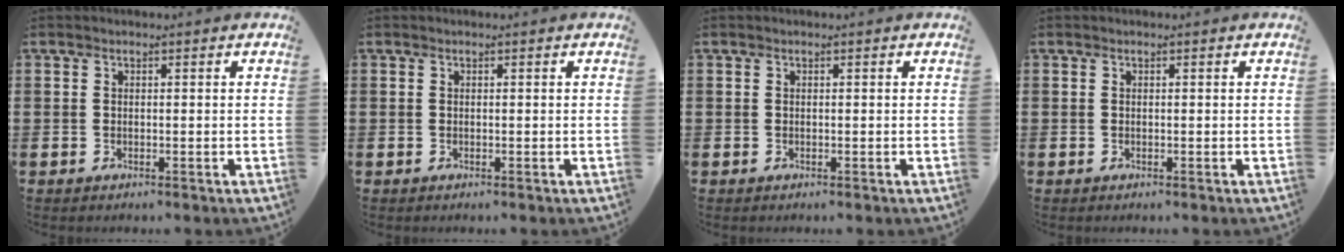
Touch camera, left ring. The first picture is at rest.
{"total": 0.0}
{"total": 0.0}
{"total": 0.0}